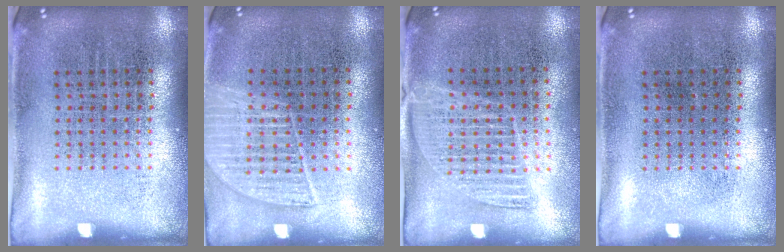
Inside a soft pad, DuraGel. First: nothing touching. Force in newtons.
{"total": 1.3, "press": 1.3, "slide": 0.5}
{"total": 1.3, "press": 1.1, "slide": 0.6}
{"total": 0.0}